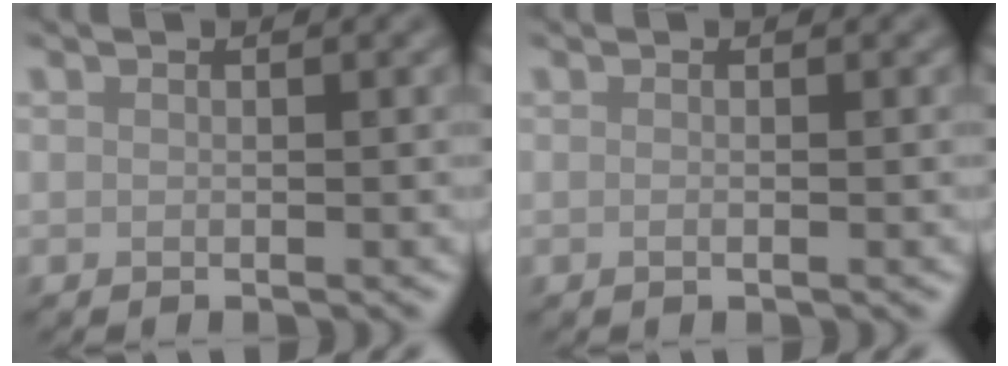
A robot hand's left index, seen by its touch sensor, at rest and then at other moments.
{"total": 0.8, "force": [-0.1, 0.3, 0.7], "torque": [-0.009, -0.006, -0.006]}